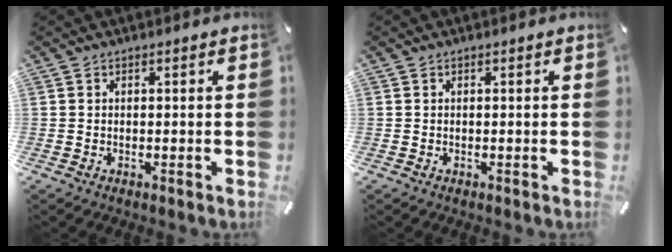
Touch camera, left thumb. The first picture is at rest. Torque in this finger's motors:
{"motor_torque": [0.09, 0.07, -0.09, 0.04, 0.00]}